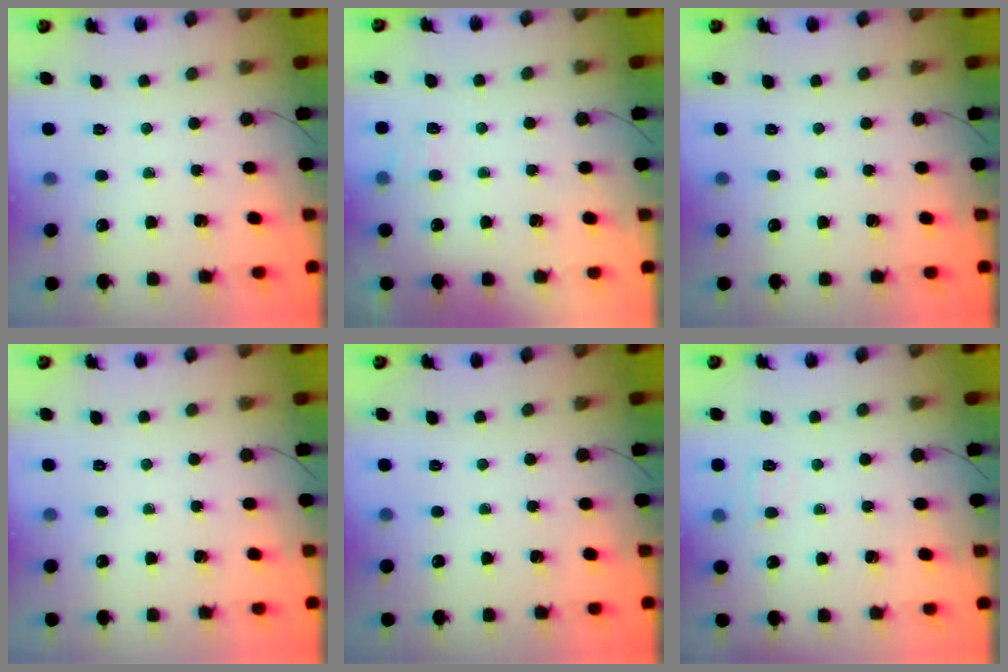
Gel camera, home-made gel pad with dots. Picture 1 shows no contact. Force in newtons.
{"total": 6.4, "press": 6.2, "slide": 1.4}
{"total": 0.0}
{"total": 0.0}
{"total": 0.0}
{"total": 6.4, "press": 6.2, "slide": 1.7}